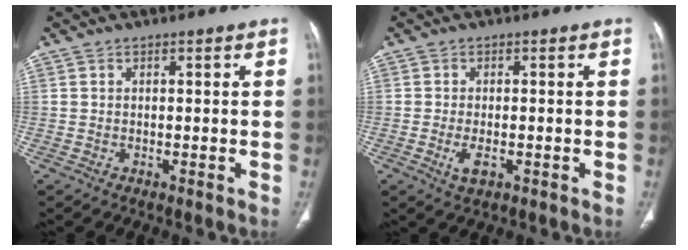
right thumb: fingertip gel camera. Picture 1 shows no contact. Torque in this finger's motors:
{"motor_torque": [-0.30, 0.45, 0.33, 0.52, 0.08]}